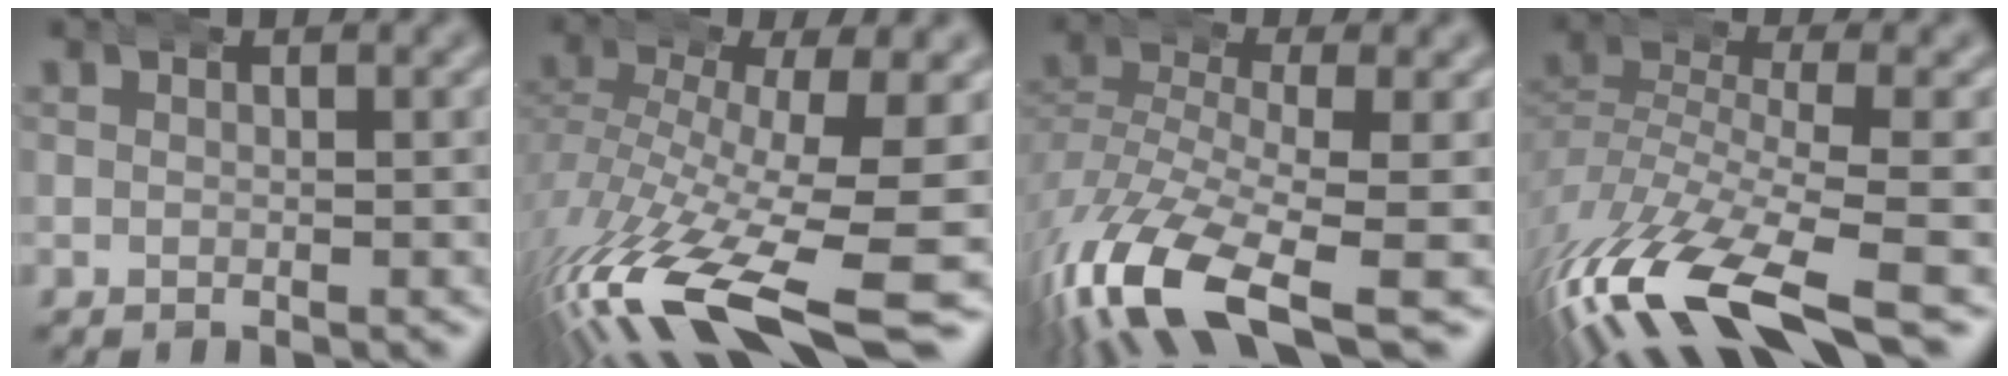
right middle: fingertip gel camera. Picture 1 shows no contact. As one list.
[{"total": 11.1, "force": [-5.9, 3.6, 8.7], "torque": [-0.173, -0.048, -0.068]}, {"total": 8.9, "force": [-4.8, 3.7, 6.5], "torque": [-0.162, -0.046, -0.059]}, {"total": 8.6, "force": [-4.5, 2.9, 6.8], "torque": [-0.158, -0.036, -0.057]}]